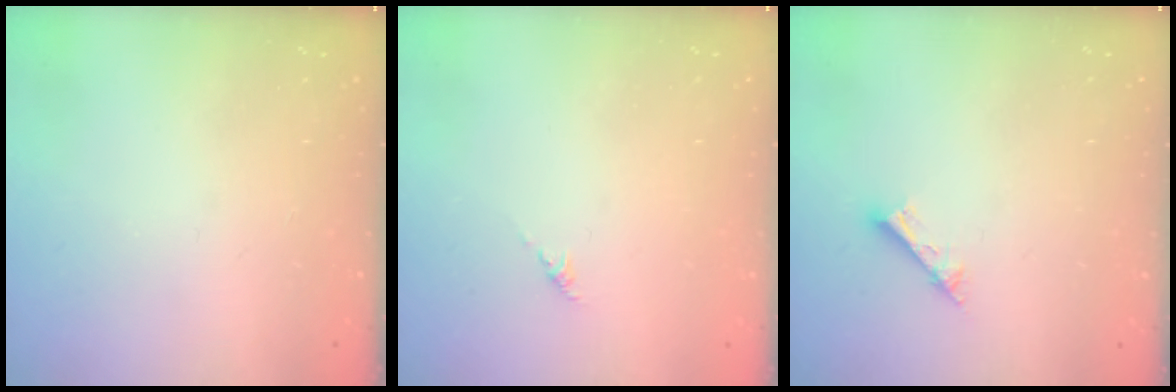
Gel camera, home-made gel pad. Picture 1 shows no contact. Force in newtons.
{"total": 0.6, "press": 0.4, "slide": 0.4}
{"total": 2.6, "press": 2.6, "slide": 0.1}